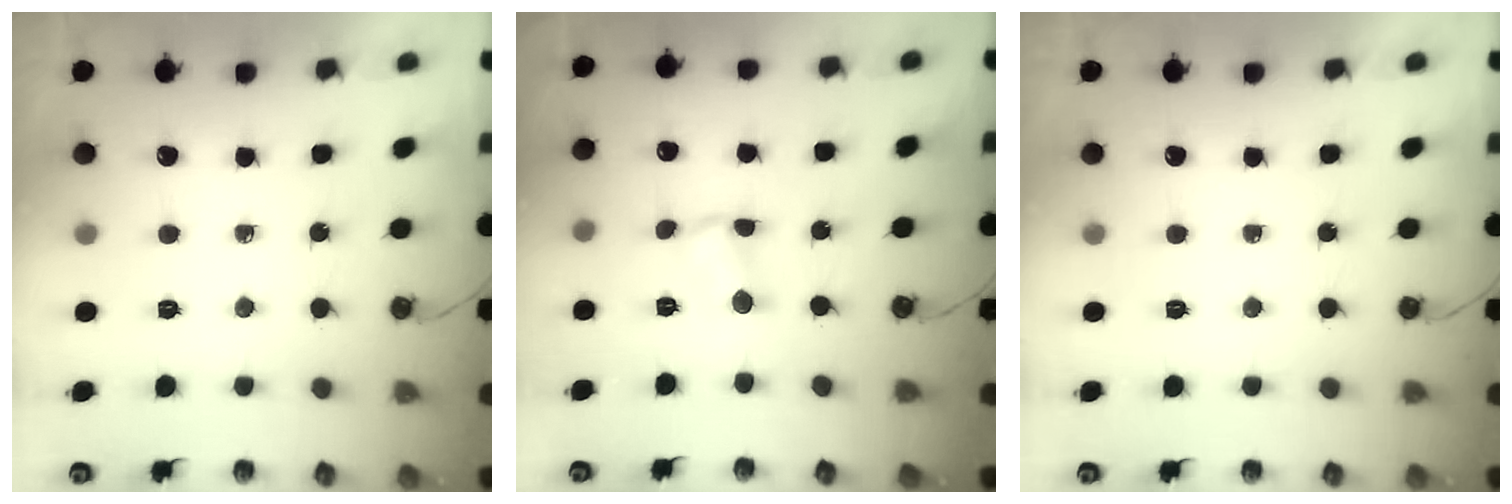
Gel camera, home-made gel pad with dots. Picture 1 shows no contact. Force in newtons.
{"total": 2.5, "press": 2.5, "slide": 0.2}
{"total": 0.0}